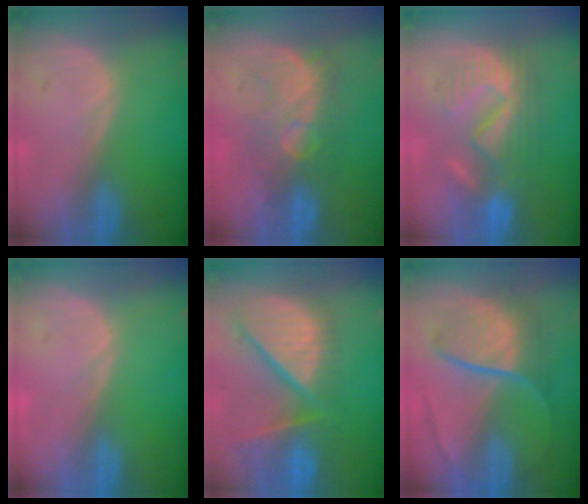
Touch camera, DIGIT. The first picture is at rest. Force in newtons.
{"total": 7.9, "press": 7.7, "slide": 1.5}
{"total": 8.7, "press": 8.6, "slide": 1.4}
{"total": 0.0}
{"total": 13.2, "press": 11.0, "slide": 7.3}
{"total": 8.0, "press": 7.4, "slide": 2.9}